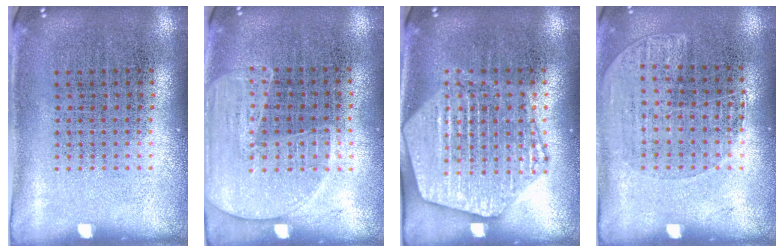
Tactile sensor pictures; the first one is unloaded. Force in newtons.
{"total": 1.6, "press": 1.4, "slide": 0.8}
{"total": 2.2, "press": 2.2, "slide": 0.2}
{"total": 1.1, "press": 1.0, "slide": 0.5}